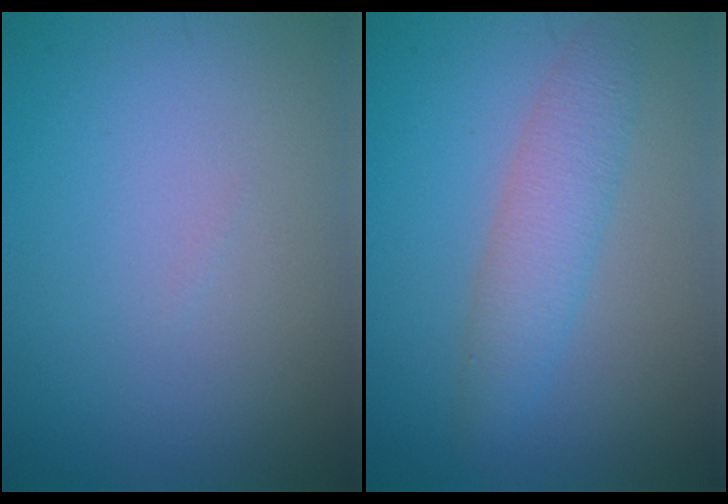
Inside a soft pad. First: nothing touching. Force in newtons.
{"total": 3.4, "press": 3.4, "slide": 0.0}